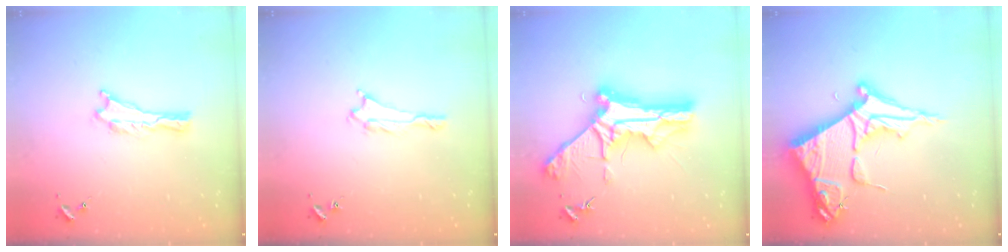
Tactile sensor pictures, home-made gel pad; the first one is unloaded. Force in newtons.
{"total": 1.6, "press": 1.6, "slide": 0.1}
{"total": 12.1, "press": 12.0, "slide": 1.1}
{"total": 11.3, "press": 11.2, "slide": 1.2}